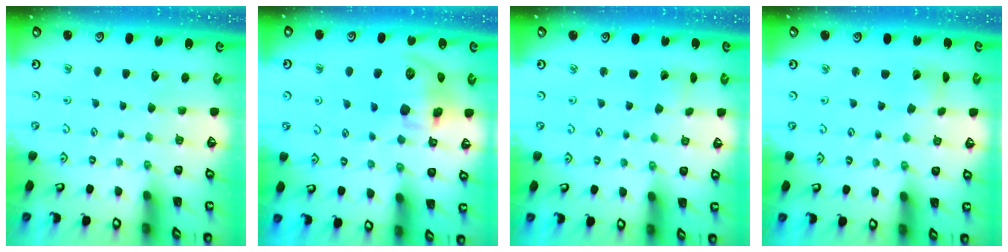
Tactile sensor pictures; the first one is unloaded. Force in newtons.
{"total": 14.9, "press": 14.7, "slide": 2.5}
{"total": 1.6, "press": 1.6, "slide": 0.1}
{"total": 2.3, "press": 2.3, "slide": 0.3}